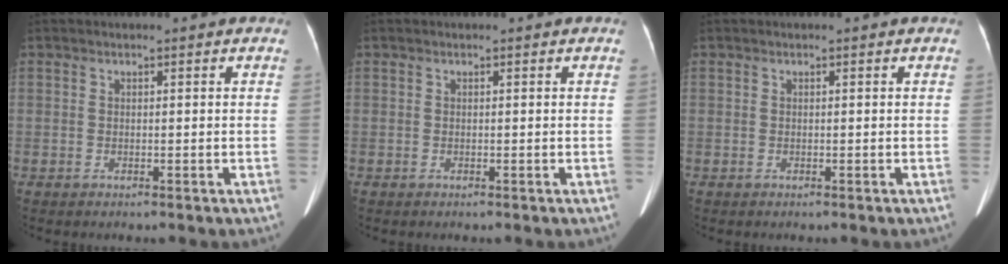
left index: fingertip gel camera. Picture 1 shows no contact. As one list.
[{"total": 0.0}, {"total": 0.0}]